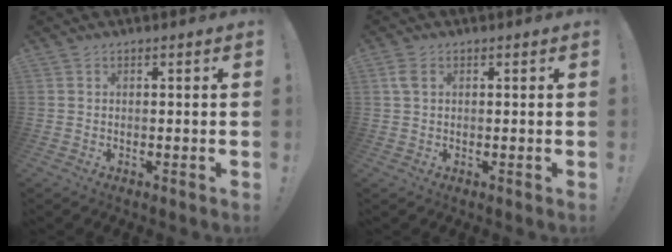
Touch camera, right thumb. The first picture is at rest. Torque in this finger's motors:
{"motor_torque": [-0.32, 0.33, 0.02, 0.45, 0.00]}